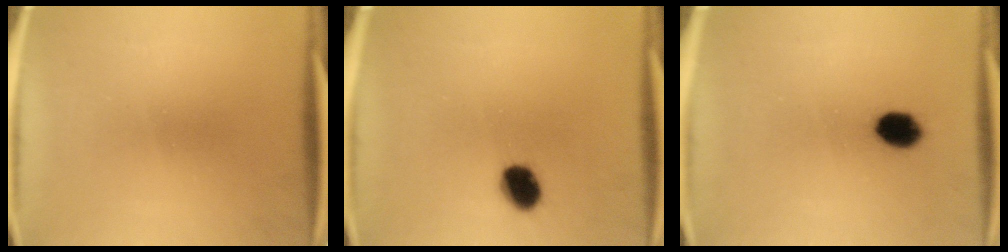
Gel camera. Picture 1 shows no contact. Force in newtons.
{"total": 6.6}
{"total": 6.6}